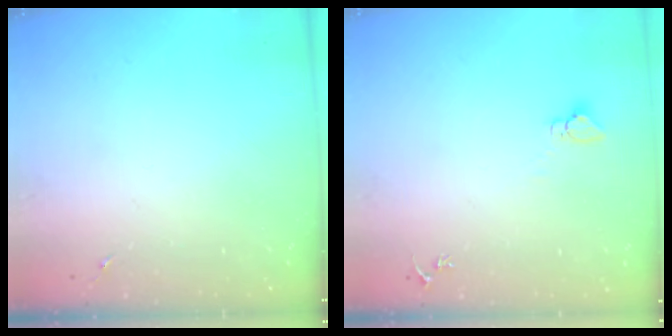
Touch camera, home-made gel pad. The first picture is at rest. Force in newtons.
{"total": 2.9, "press": 2.9, "slide": 0.1}